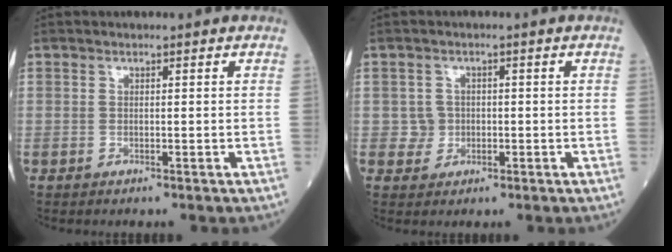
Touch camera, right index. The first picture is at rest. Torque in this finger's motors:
{"motor_torque": [0.09, -0.17, -0.07, -0.02]}